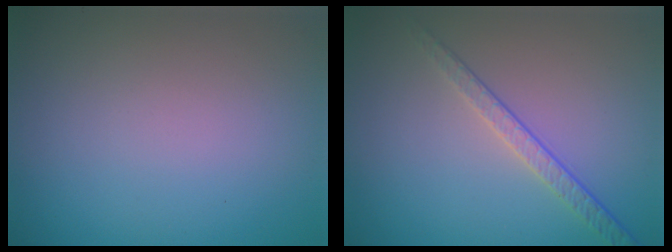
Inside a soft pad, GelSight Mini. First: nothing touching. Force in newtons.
{"total": 2.1, "press": 1.6, "slide": 1.4}